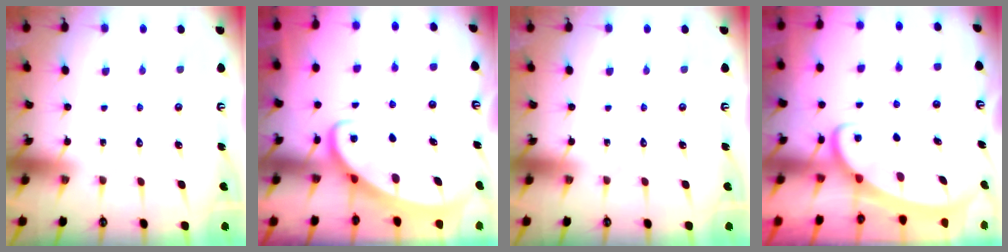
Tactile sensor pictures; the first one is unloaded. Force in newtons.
{"total": 2.5, "press": 2.5, "slide": 0.3}
{"total": 0.0}
{"total": 2.2, "press": 2.1, "slide": 0.3}